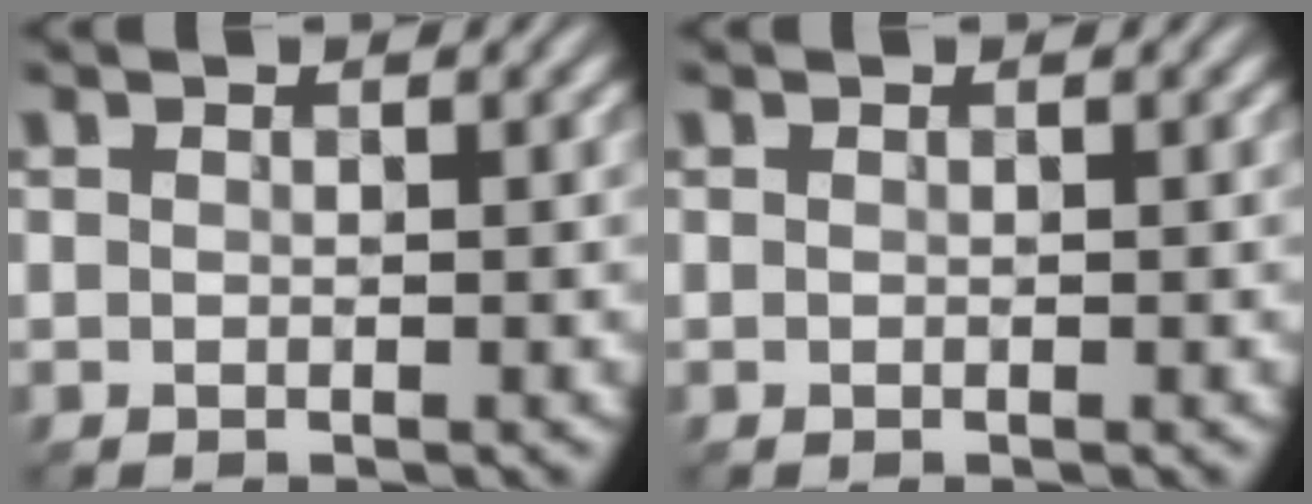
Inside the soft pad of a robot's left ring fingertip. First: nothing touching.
{"total": 0.0}